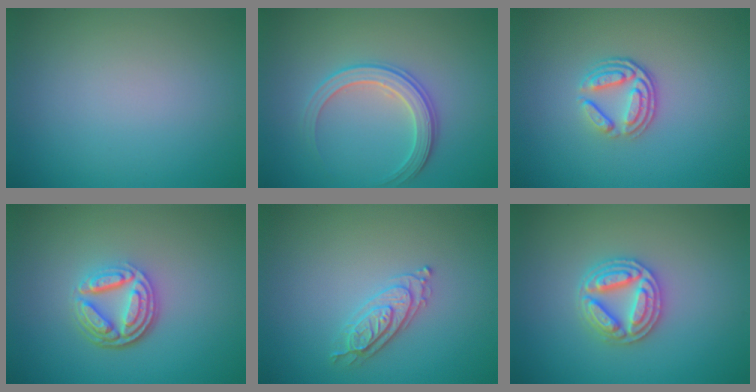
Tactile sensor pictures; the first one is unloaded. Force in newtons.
{"total": 2.8, "press": 2.8, "slide": 0.3}
{"total": 3.6, "press": 2.6, "slide": 2.6}
{"total": 4.8, "press": 3.5, "slide": 3.3}
{"total": 2.4, "press": 2.3, "slide": 0.5}
{"total": 4.5, "press": 4.4, "slide": 0.7}